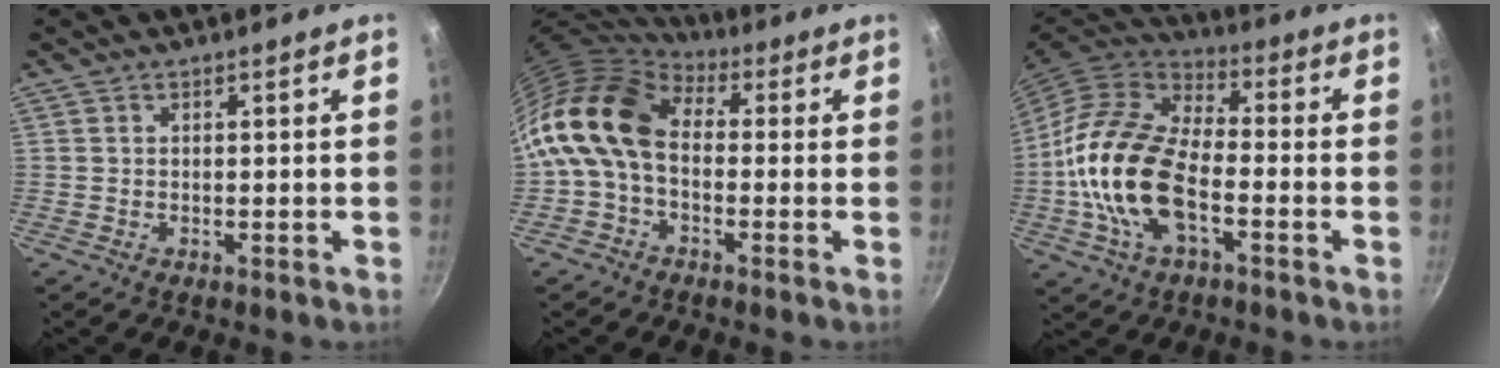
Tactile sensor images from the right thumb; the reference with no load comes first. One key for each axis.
{"total": 14.4, "fx": 0.1, "fy": 9.7, "fz": 10.6, "tx": -0.198, "ty": 0.027, "tz": -0.019}
{"total": 19.2, "fx": -4.2, "fy": 10.4, "fz": 15.6, "tx": -0.288, "ty": 0.029, "tz": -0.093}